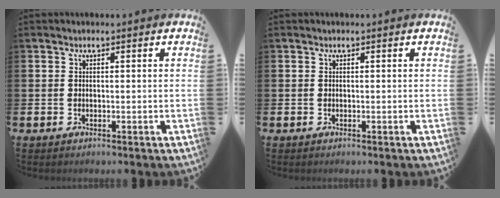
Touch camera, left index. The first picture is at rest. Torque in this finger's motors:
{"motor_torque": [0.00, 0.00, 0.00, 0.00]}